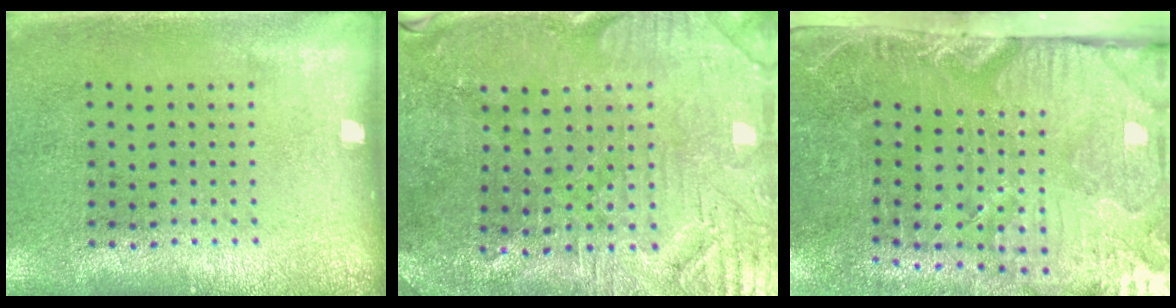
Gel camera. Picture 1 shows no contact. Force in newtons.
{"total": 1.7, "press": 1.6, "slide": 0.5}
{"total": 4.8, "press": 4.2, "slide": 2.3}